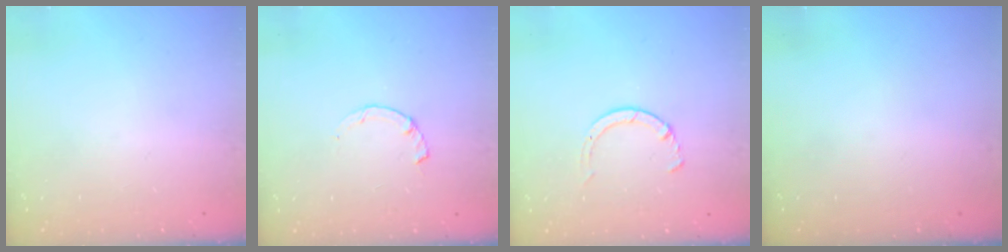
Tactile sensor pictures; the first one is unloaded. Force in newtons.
{"total": 1.0, "press": 0.9, "slide": 0.2}
{"total": 2.8, "press": 2.8, "slide": 0.4}
{"total": 0.0}